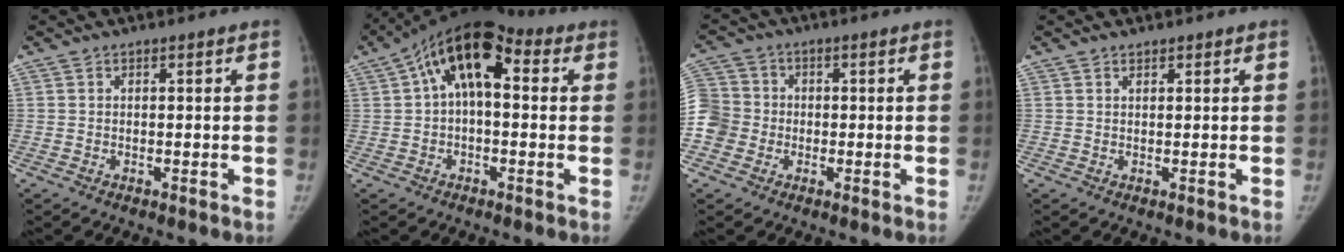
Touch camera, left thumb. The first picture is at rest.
{"total": 13.1, "force": [3.0, 7.0, 10.7], "torque": [-0.157, 0.037, 0.037]}
{"total": 8.8, "force": [-2.0, 8.2, 2.7], "torque": [-0.048, 0.022, -0.041]}
{"total": 0.7, "force": [0.6, 0.3, 0.1], "torque": [0.004, -0.004, 0.008]}